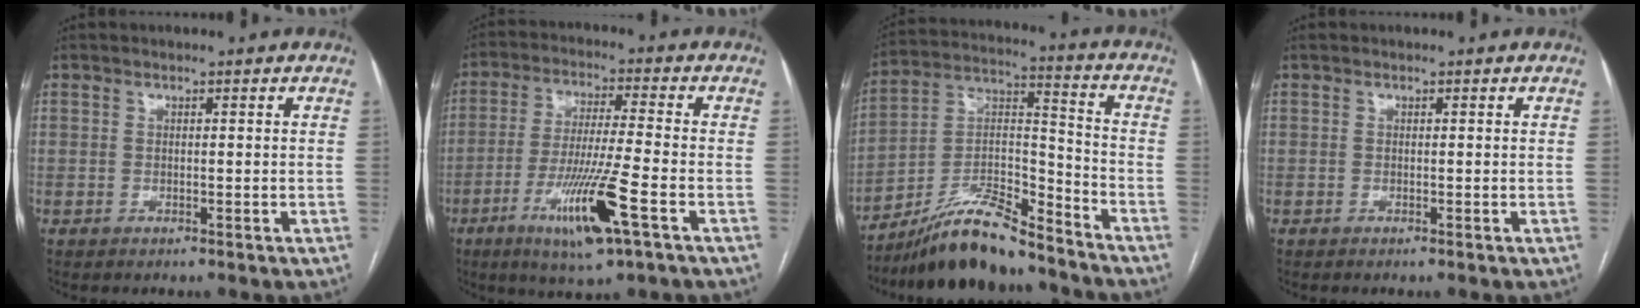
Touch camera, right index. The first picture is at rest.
{"total": 12.2, "force": [-5.3, 0.1, 11.0], "torque": [-0.212, -0.023, -0.094]}
{"total": 15.1, "force": [-13.3, 2.7, 6.7], "torque": [-0.118, 0.020, -0.238]}
{"total": 0.0}